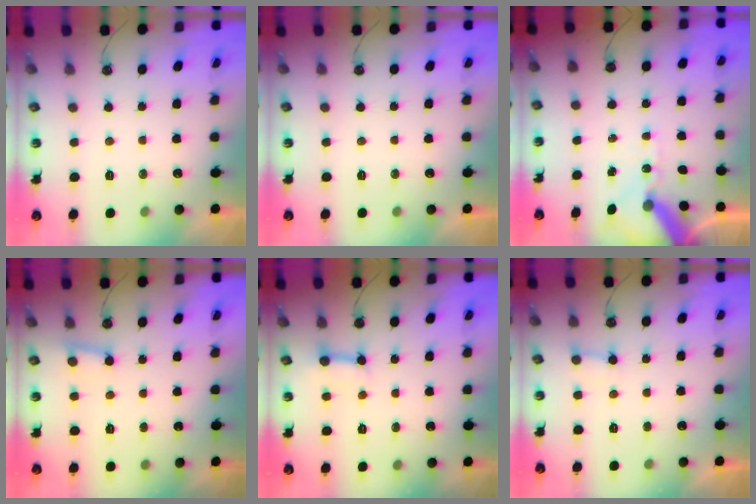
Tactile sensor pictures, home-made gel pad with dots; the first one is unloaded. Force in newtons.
{"total": 0.0}
{"total": 10.3, "press": 10.2, "slide": 1.4}
{"total": 3.2, "press": 3.1, "slide": 0.8}
{"total": 3.8, "press": 3.7, "slide": 0.5}
{"total": 4.7, "press": 4.6, "slide": 0.4}